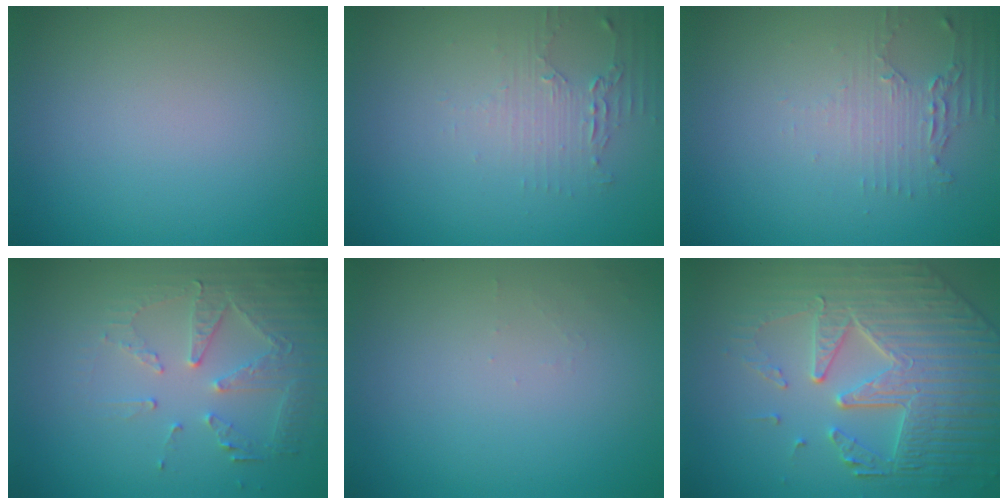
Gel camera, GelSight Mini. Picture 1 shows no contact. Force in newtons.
{"total": 1.7, "press": 1.7, "slide": 0.3}
{"total": 2.2, "press": 1.8, "slide": 1.2}
{"total": 5.3, "press": 3.6, "slide": 3.8}
{"total": 0.7, "press": 0.7, "slide": 0.1}
{"total": 7.8, "press": 5.9, "slide": 5.1}